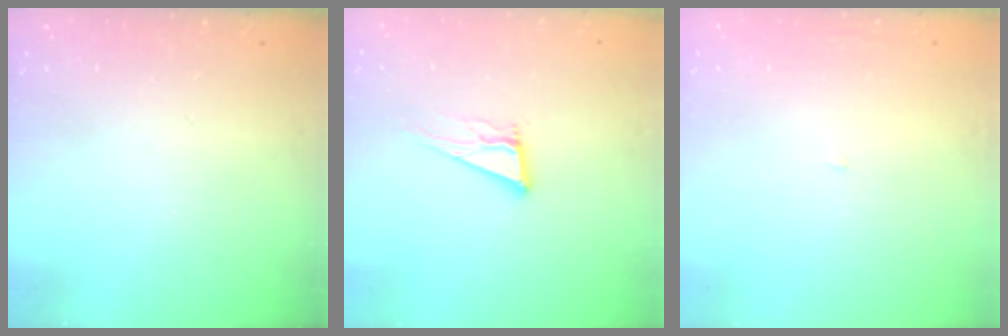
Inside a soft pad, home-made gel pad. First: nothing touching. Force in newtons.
{"total": 10.8, "press": 10.5, "slide": 2.6}
{"total": 2.0, "press": 2.0, "slide": 0.2}